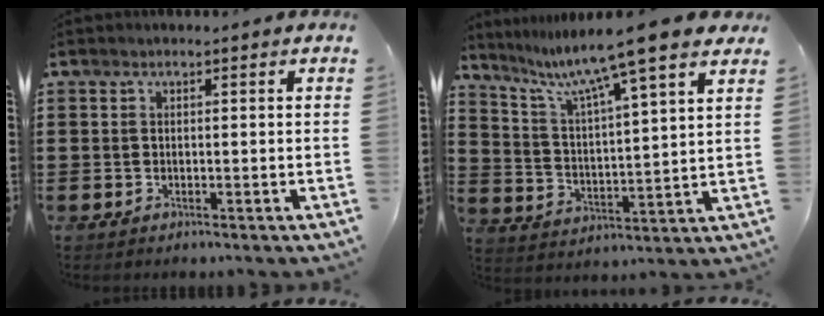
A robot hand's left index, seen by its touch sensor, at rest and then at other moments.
{"total": 9.4, "force": [7.6, -0.6, 5.5], "torque": [-0.126, -0.044, 0.120]}